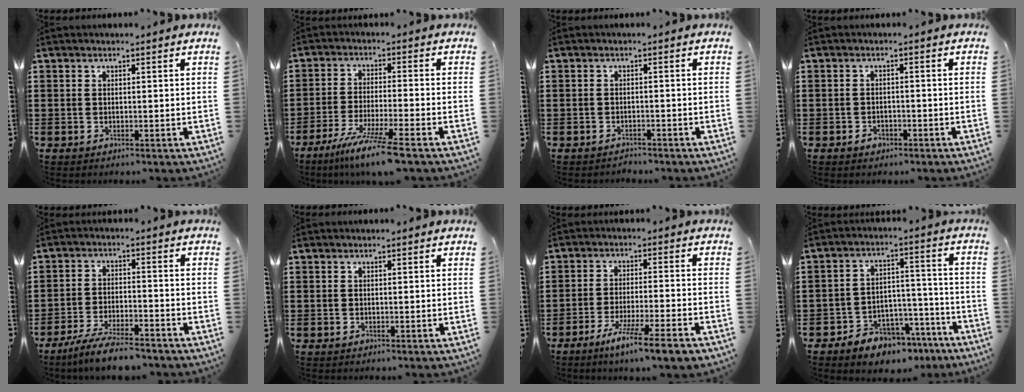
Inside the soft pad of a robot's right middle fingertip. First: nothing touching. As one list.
[{"total": 7.8, "force": [-6.1, -0.4, 4.9], "torque": [-0.095, -0.018, -0.115]}, {"total": 1.3, "force": [-1.2, 0.3, -0.2], "torque": [-0.002, 0.004, -0.028]}, {"total": 1.4, "force": [-0.9, 0.9, 0.4], "torque": [-0.012, 0.000, -0.020]}, {"total": 6.3, "force": [-5.6, 0.7, 2.8], "torque": [-0.064, -0.005, -0.107]}, {"total": 0.0}, {"total": 6.6, "force": [-5.2, -0.2, 4.1], "torque": [-0.076, -0.013, -0.095]}, {"total": 6.0, "force": [-5.3, 2.7, 0.7], "torque": [-0.014, 0.029, -0.103]}]